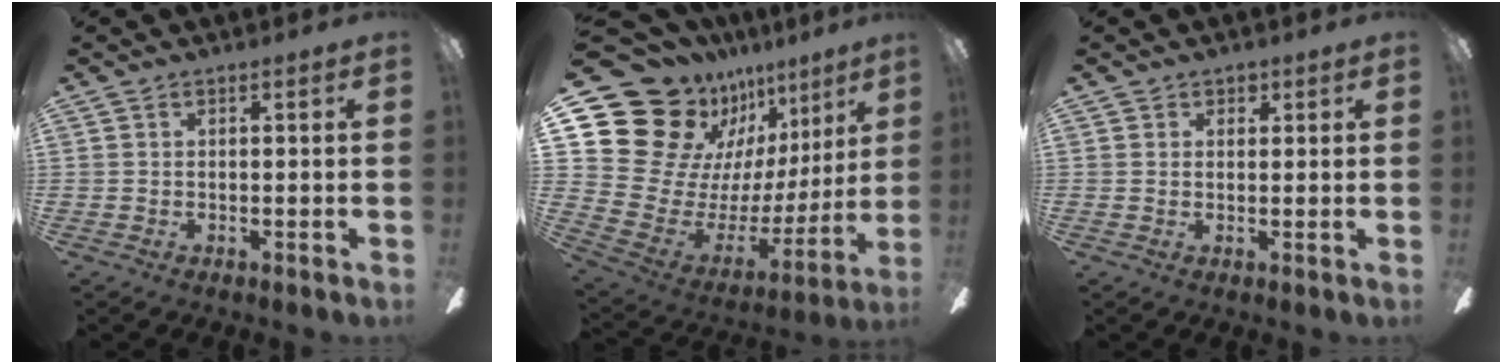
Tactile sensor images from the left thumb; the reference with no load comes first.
{"total": 20.4, "force": [13.8, 12.5, 8.4], "torque": [-0.172, -0.111, 0.272]}
{"total": 1.9, "force": [1.2, 1.5, 0.2], "torque": [0.010, -0.004, 0.018]}